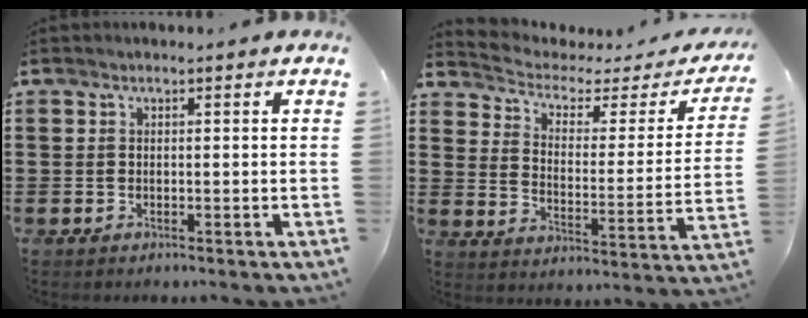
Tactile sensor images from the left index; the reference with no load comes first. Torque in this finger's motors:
{"motor_torque": [2.14, 0.00, 0.05, -0.01]}